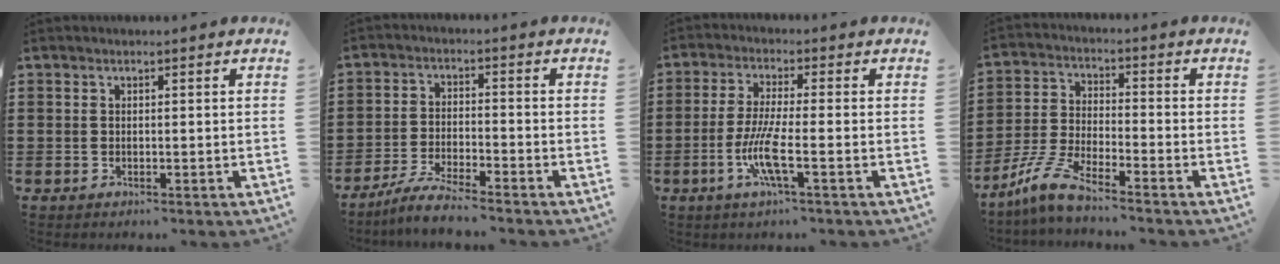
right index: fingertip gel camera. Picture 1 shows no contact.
{"total": 4.9, "force": [-4.5, -0.1, 1.9], "torque": [-0.044, -0.008, -0.088]}
{"total": 7.2, "force": [-2.3, 0.9, 6.8], "torque": [-0.147, -0.016, -0.050]}
{"total": 7.0, "force": [-5.9, 0.3, 3.8], "torque": [-0.100, -0.014, -0.120]}